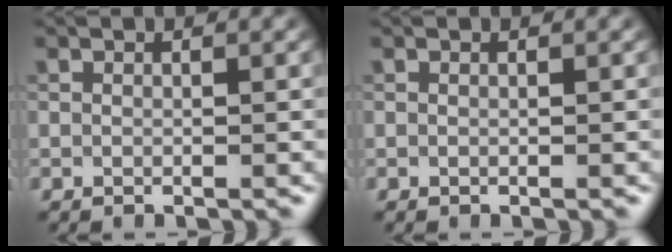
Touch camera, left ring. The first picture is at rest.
{"total": 0.0}